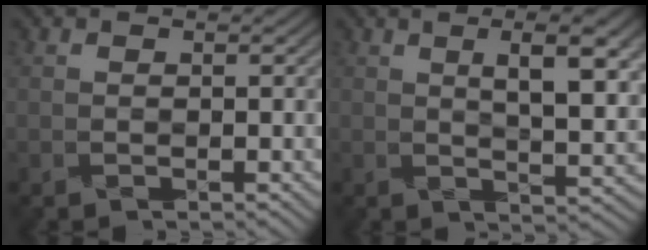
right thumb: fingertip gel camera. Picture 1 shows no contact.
{"total": 6.8, "force": [3.0, 1.4, 5.9], "torque": [-0.087, 0.012, 0.043]}